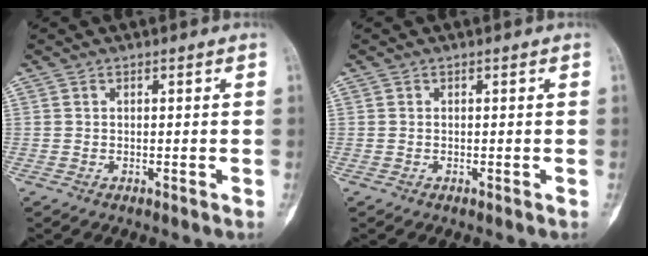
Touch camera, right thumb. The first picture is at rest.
{"total": 0.0}